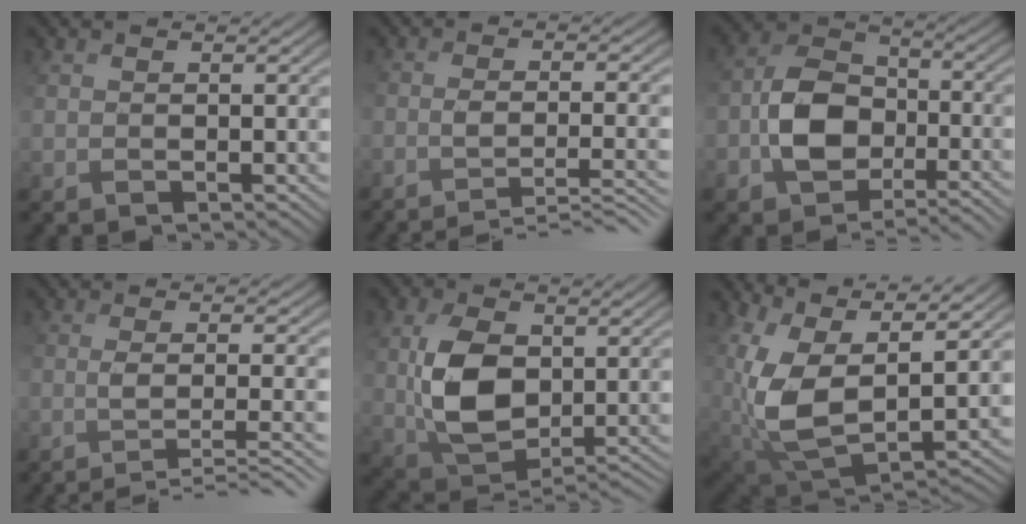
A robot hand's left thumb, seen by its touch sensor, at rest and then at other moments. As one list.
[{"total": 7.3, "force": [-4.8, 1.6, 5.2], "torque": [-0.074, 0.007, -0.069]}, {"total": 8.5, "force": [-3.7, 5.4, 5.4], "torque": [-0.108, 0.003, -0.086]}, {"total": 7.8, "force": [-4.3, 1.9, 6.3], "torque": [-0.094, -0.005, -0.062]}, {"total": 8.3, "force": [0.1, 5.2, 6.5], "torque": [-0.140, -0.002, 0.005]}, {"total": 13.2, "force": [2.8, 7.1, 10.8], "torque": [-0.267, -0.013, 0.061]}]